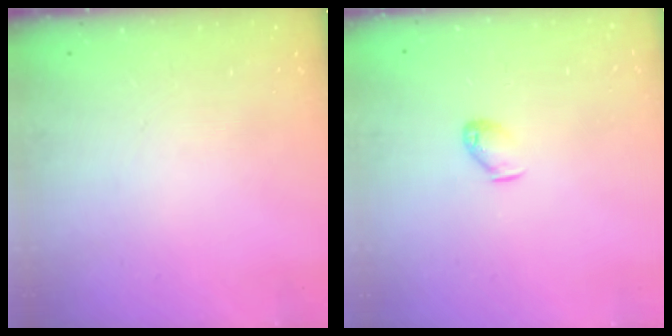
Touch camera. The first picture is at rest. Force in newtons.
{"total": 3.6, "press": 3.5, "slide": 0.6}